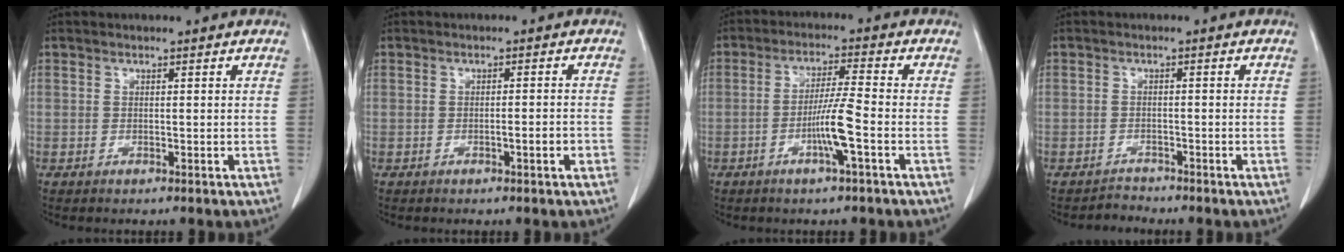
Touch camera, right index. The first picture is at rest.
{"total": 1.9, "force": [-0.8, 0.1, 1.7], "torque": [-0.022, 0.001, -0.010]}
{"total": 6.3, "force": [-2.1, -0.6, 5.9], "torque": [-0.112, -0.001, -0.039]}
{"total": 1.8, "force": [-1.5, 0.4, -0.9], "torque": [0.024, -0.004, -0.028]}